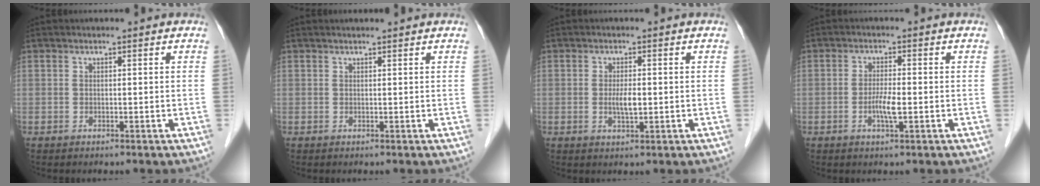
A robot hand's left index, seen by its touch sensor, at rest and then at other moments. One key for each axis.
{"total": 1.6, "fx": 1.5, "fy": -0.1, "fz": 0.7, "tx": -0.007, "ty": 0.011, "tz": 0.022}
{"total": 2.6, "fx": -0.4, "fy": 0.6, "fz": 2.5, "tx": -0.051, "ty": -0.005, "tz": -0.006}
{"total": 3.2, "fx": -1.1, "fy": 0.3, "fz": 3.0, "tx": -0.063, "ty": -0.006, "tz": -0.021}